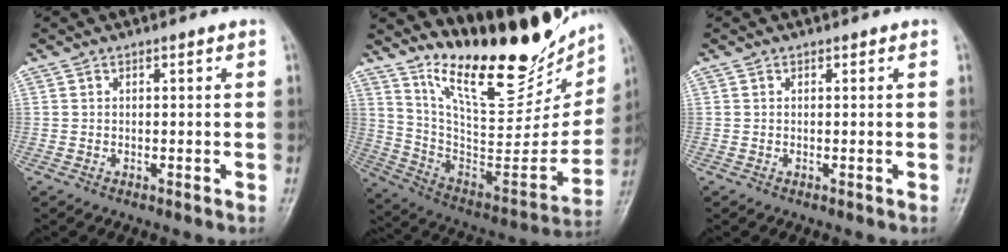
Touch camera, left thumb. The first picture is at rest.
{"total": 26.6, "force": [20.2, 8.6, 15.0], "torque": [-0.185, -0.113, 0.323]}
{"total": 0.0}